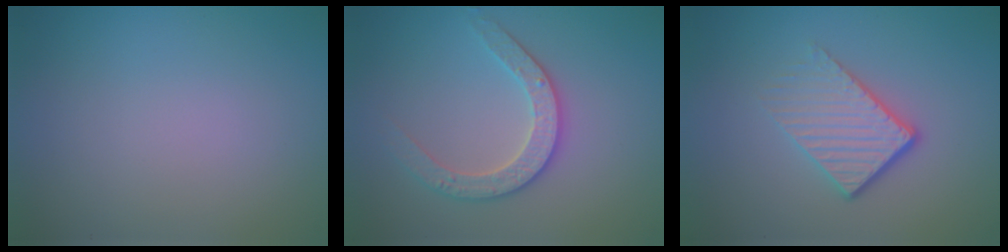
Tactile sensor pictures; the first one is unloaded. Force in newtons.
{"total": 2.9, "press": 2.9, "slide": 0.7}
{"total": 4.1, "press": 2.6, "slide": 3.1}